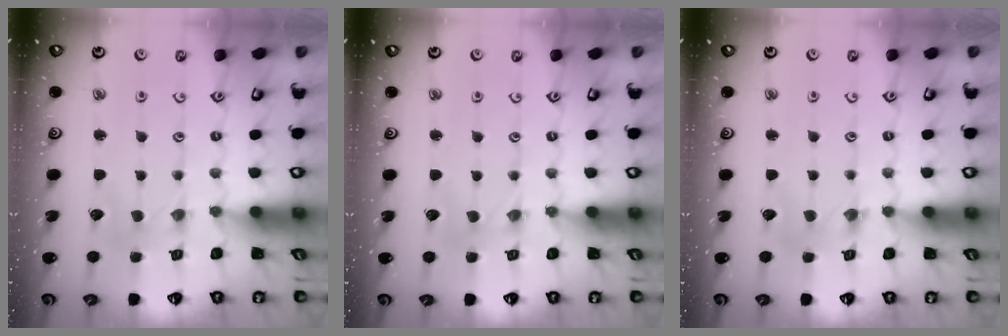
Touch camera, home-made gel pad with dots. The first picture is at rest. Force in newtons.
{"total": 0.8, "press": 0.8, "slide": 0.1}
{"total": 1.3, "press": 1.3, "slide": 0.3}